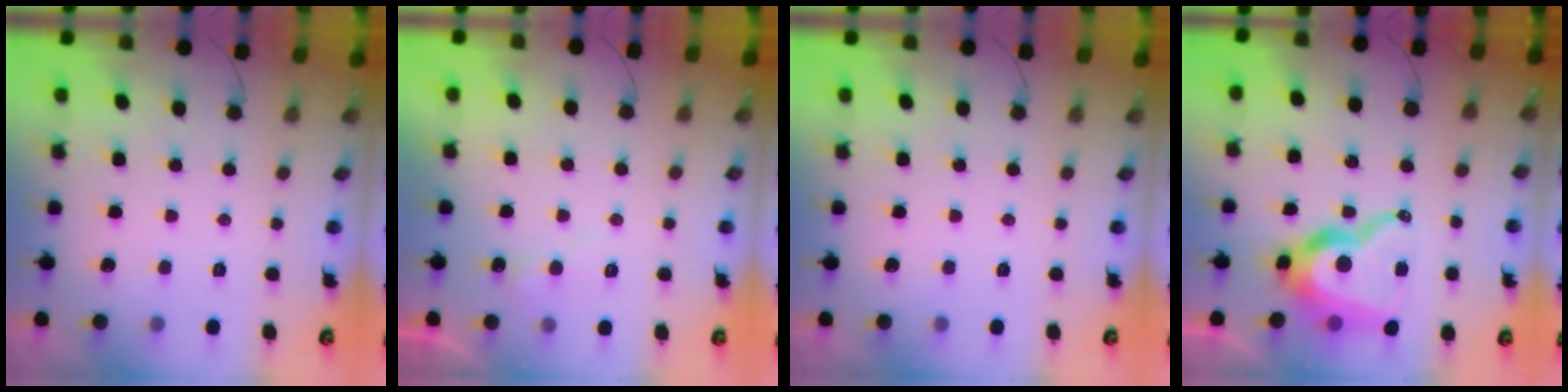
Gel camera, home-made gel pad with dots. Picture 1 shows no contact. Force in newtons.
{"total": 6.7, "press": 6.7, "slide": 0.5}
{"total": 0.0}
{"total": 17.8, "press": 17.7, "slide": 1.7}